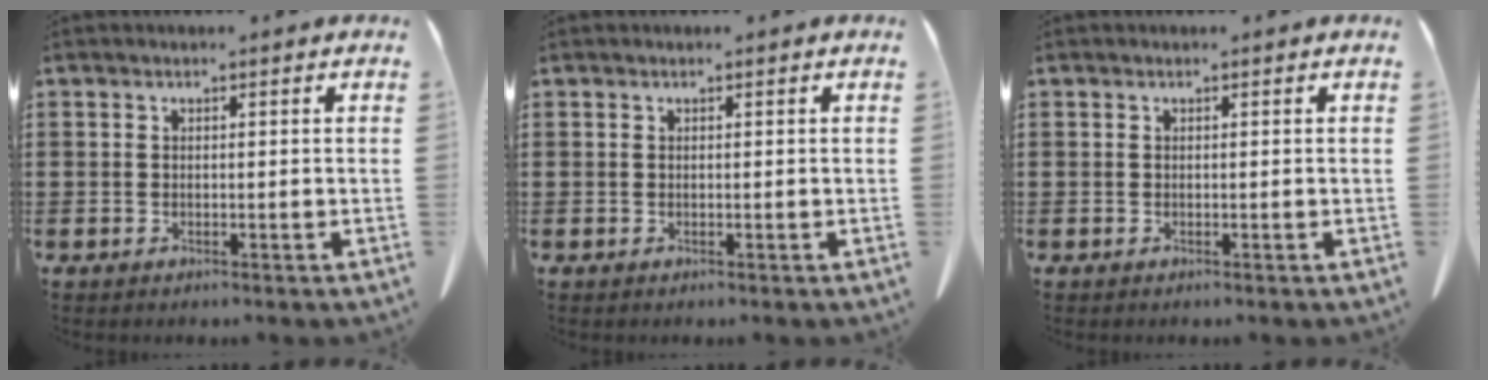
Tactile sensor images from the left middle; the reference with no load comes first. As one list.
[{"total": 0.0}, {"total": 0.0}]